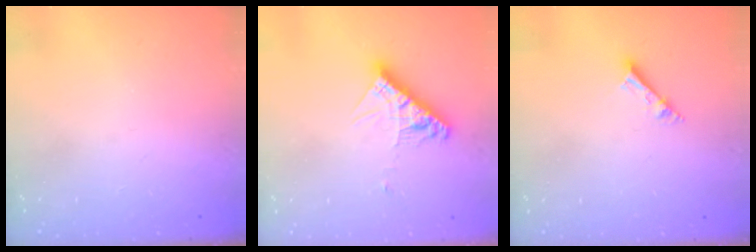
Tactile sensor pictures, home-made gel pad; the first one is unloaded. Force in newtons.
{"total": 9.5, "press": 9.4, "slide": 0.8}
{"total": 3.8, "press": 3.8, "slide": 0.6}